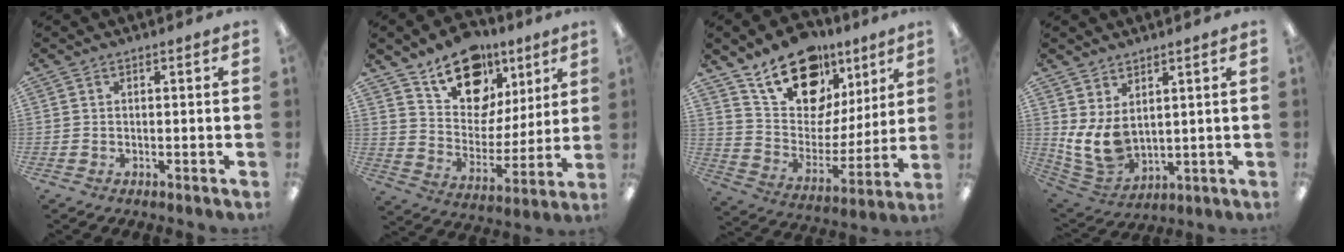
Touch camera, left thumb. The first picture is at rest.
{"total": 17.7, "force": [11.4, 11.1, 7.7], "torque": [-0.118, -0.067, 0.208]}
{"total": 19.7, "force": [13.7, 11.2, 8.5], "torque": [-0.143, -0.086, 0.247]}
{"total": 8.7, "force": [2.7, 5.7, 5.9], "torque": [-0.138, -0.019, 0.054]}